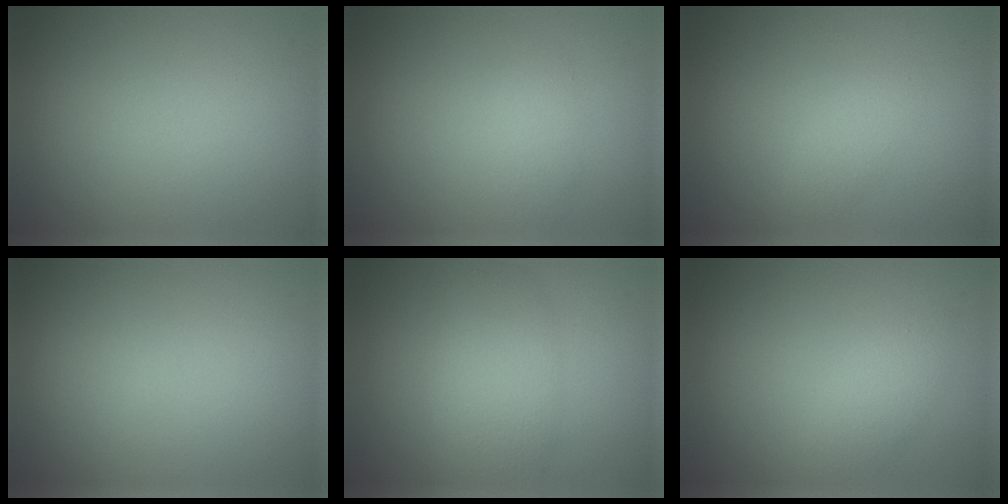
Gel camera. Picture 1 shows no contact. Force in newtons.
{"total": 1.3, "press": 1.3, "slide": 0.1}
{"total": 1.3, "press": 1.3, "slide": 0.0}
{"total": 0.0}
{"total": 4.5, "press": 4.5, "slide": 0.1}
{"total": 1.9, "press": 1.9, "slide": 0.1}